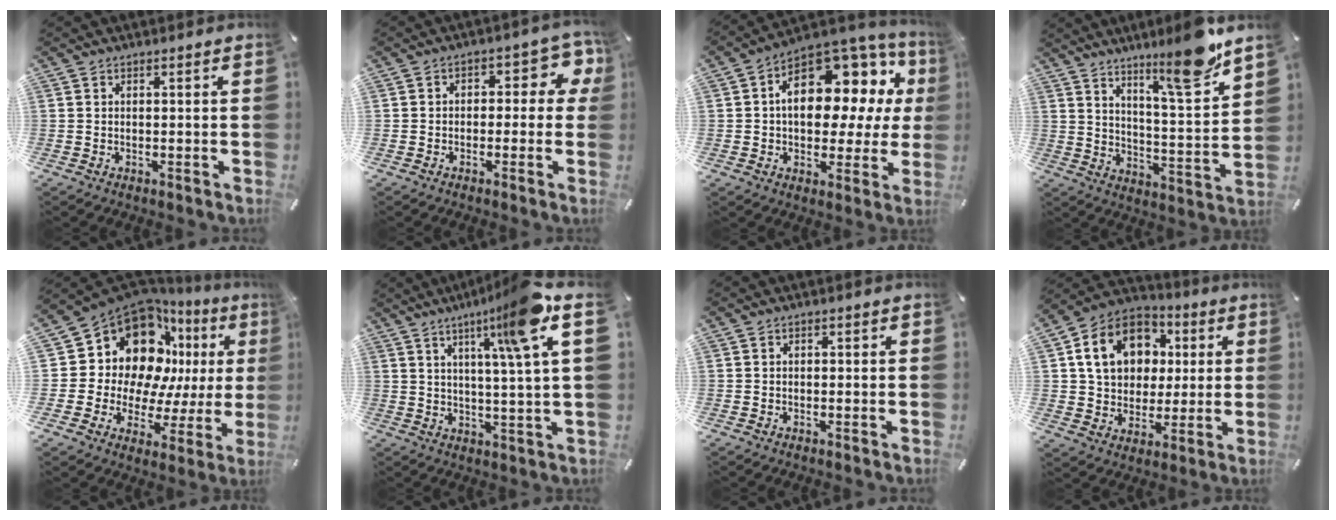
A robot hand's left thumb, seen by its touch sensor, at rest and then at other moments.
{"total": 6.8, "force": [0.2, 4.3, 5.3], "torque": [-0.068, 0.001, -0.002]}
{"total": 16.7, "force": [4.1, 10.6, 12.2], "torque": [-0.167, -0.032, 0.071]}
{"total": 14.5, "force": [11.7, 1.4, 8.4], "torque": [-0.125, -0.089, 0.189]}
{"total": 17.2, "force": [9.2, 11.9, 8.3], "torque": [-0.135, -0.091, 0.169]}
{"total": 14.7, "force": [7.2, -0.2, 12.8], "torque": [-0.200, -0.037, 0.094]}
{"total": 0.6, "force": [-0.2, 0.4, 0.3], "torque": [-0.006, 0.001, -0.004]}
{"total": 14.7, "force": [3.2, 12.4, 7.1], "torque": [-0.137, 0.005, 0.064]}